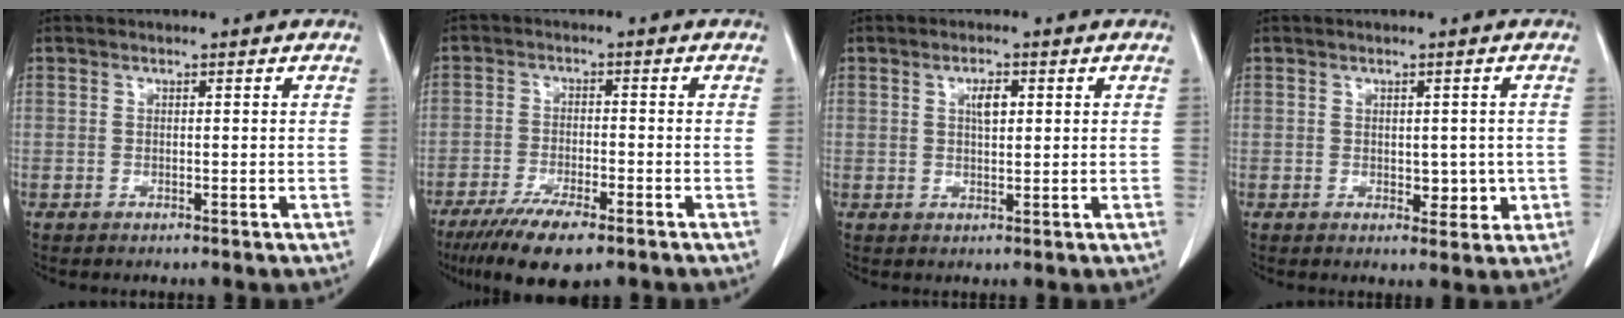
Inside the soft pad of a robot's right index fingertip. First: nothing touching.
{"total": 8.8, "force": [-6.0, 2.0, 6.1], "torque": [-0.107, -0.017, -0.098]}
{"total": 2.6, "force": [0.8, 0.9, 2.3], "torque": [-0.042, 0.000, 0.015]}
{"total": 2.7, "force": [-0.1, 1.7, 2.1], "torque": [-0.021, -0.002, 0.008]}